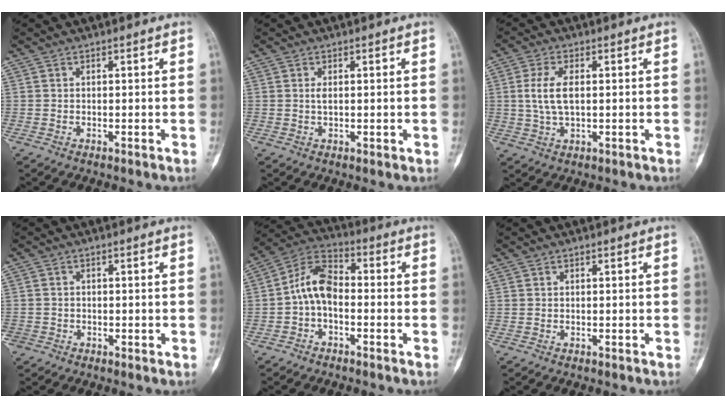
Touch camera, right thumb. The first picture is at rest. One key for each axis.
{"total": 1.8, "fx": 0.3, "fy": 0.7, "fz": 1.6, "tx": -0.031, "ty": -0.002, "tz": 0.006}
{"total": 6.4, "fx": 0.6, "fy": 3.1, "fz": 5.6, "tx": -0.114, "ty": 0.003, "tz": 0.010}
{"total": 1.8, "fx": -0.8, "fy": 1.6, "fz": 0.2, "tx": 0.005, "ty": 0.006, "tz": -0.018}
{"total": 8.7, "fx": -1.3, "fy": 5.2, "fz": 6.8, "tx": -0.119, "ty": 0.034, "tz": -0.039}
{"total": 0.0}